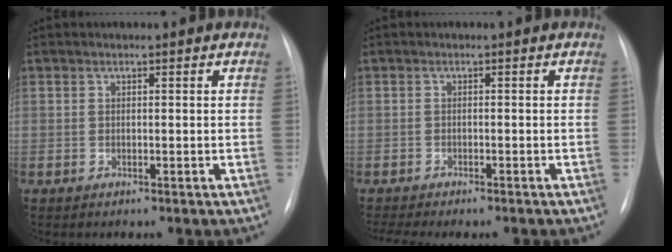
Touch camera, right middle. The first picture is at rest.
{"total": 6.3, "force": [-5.5, 0.8, 2.9], "torque": [-0.033, 0.001, -0.077]}